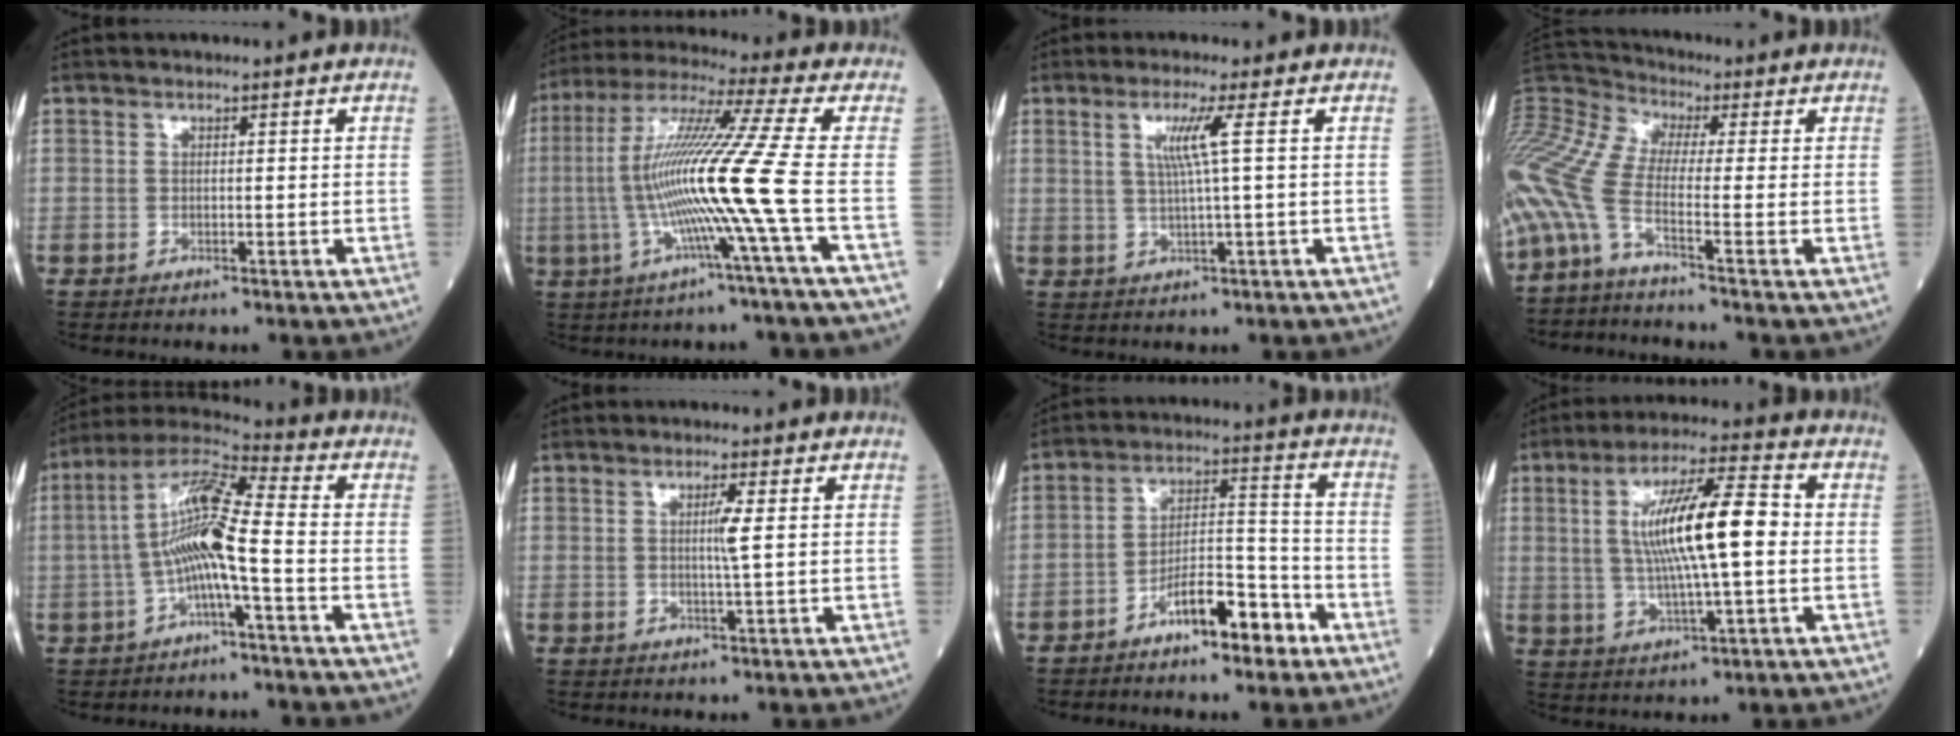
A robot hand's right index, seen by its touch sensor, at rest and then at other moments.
{"total": 15.1, "force": [-2.8, -3.1, 14.5], "torque": [-0.283, -0.005, -0.063]}
{"total": 4.4, "force": [1.2, -1.2, 4.0], "torque": [-0.081, -0.003, 0.024]}
{"total": 10.5, "force": [-5.5, -0.6, 9.0], "torque": [-0.216, 0.016, -0.118]}
{"total": 10.6, "force": [-1.8, 0.6, 10.4], "torque": [-0.209, 0.024, -0.043]}
{"total": 2.5, "force": [0.4, -0.6, 2.4], "torque": [-0.043, -0.004, 0.007]}
{"total": 8.9, "force": [-5.5, 2.6, 6.5], "torque": [-0.111, 0.022, -0.092]}
{"total": 13.0, "force": [0.9, 1.6, 12.9], "torque": [-0.234, 0.013, 0.015]}